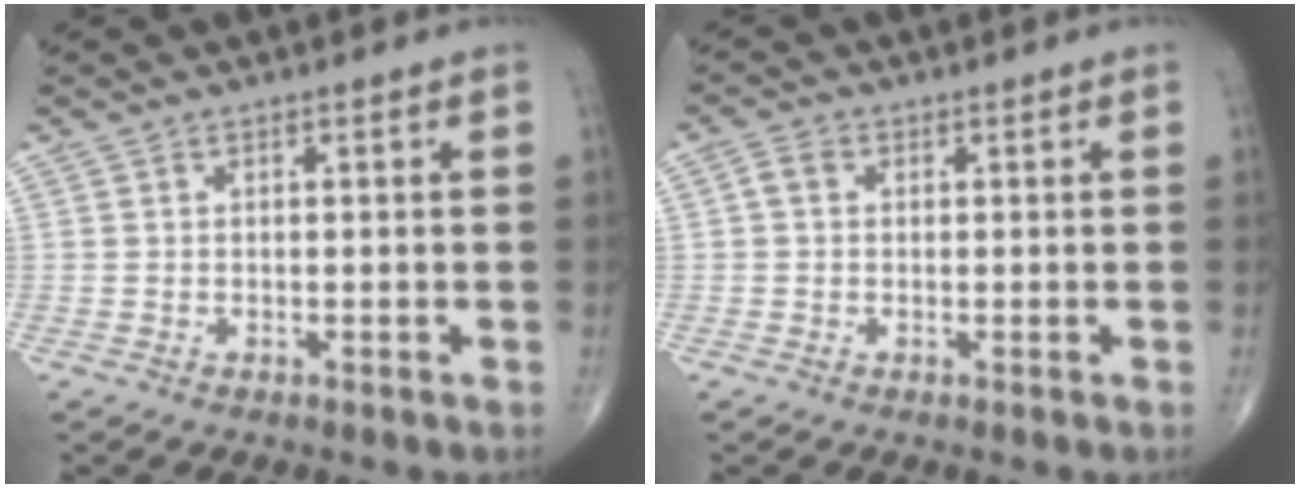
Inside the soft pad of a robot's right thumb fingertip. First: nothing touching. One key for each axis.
{"total": 2.2, "fx": 0.3, "fy": 1.7, "fz": 1.3, "tx": -0.023, "ty": 0.007, "tz": 0.004}